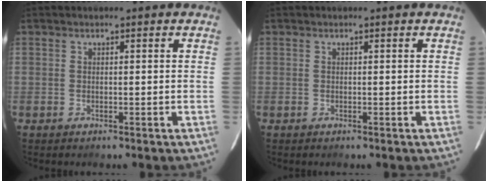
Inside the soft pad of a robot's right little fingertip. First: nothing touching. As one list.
[{"total": 0.0}]